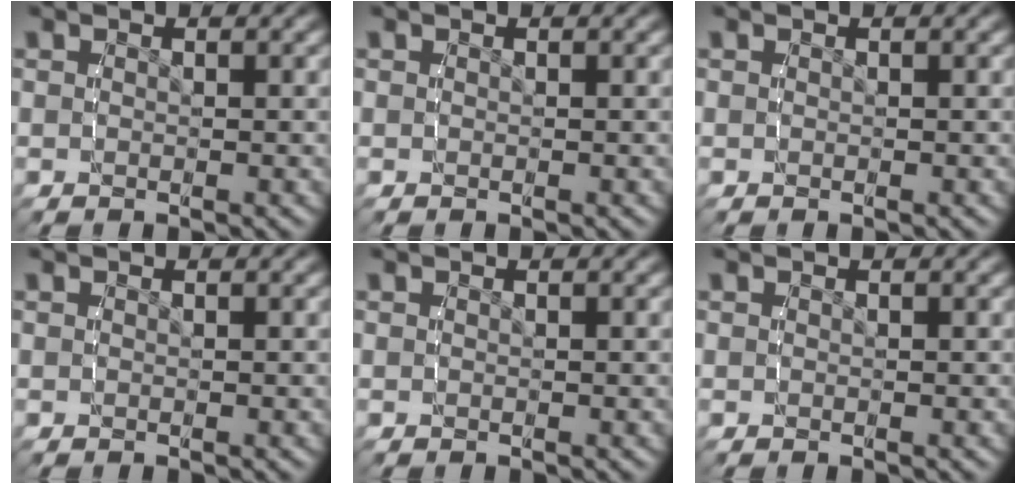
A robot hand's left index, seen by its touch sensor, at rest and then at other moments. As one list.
[{"total": 0.0}, {"total": 0.0}, {"total": 0.0}, {"total": 0.0}, {"total": 0.0}]